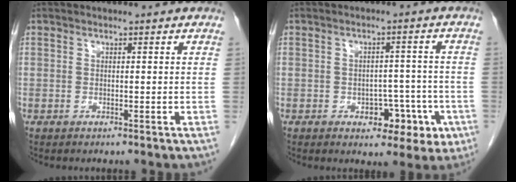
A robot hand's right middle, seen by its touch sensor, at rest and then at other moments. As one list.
[{"total": 6.6, "force": [-2.5, 4.0, 4.7], "torque": [-0.044, 0.017, -0.024]}]